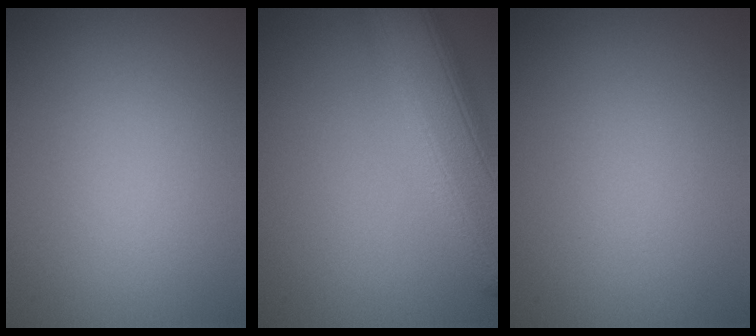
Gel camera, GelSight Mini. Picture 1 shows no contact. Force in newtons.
{"total": 10.3, "press": 10.3, "slide": 0.5}
{"total": 0.0}